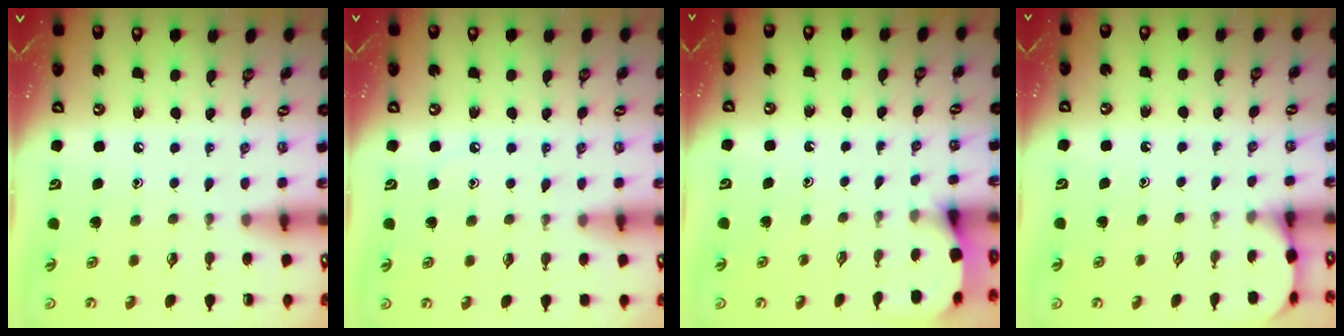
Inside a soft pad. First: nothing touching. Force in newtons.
{"total": 5.9, "press": 5.9, "slide": 0.9}
{"total": 3.0, "press": 3.0, "slide": 0.4}
{"total": 2.4, "press": 2.4, "slide": 0.2}